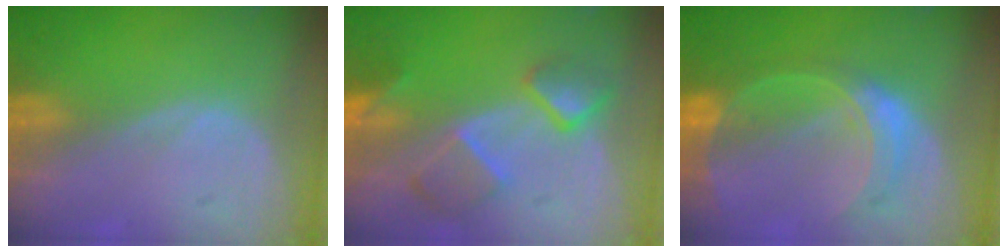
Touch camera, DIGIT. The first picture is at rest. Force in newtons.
{"total": 7.6, "press": 6.7, "slide": 3.5}
{"total": 7.7, "press": 6.7, "slide": 3.8}